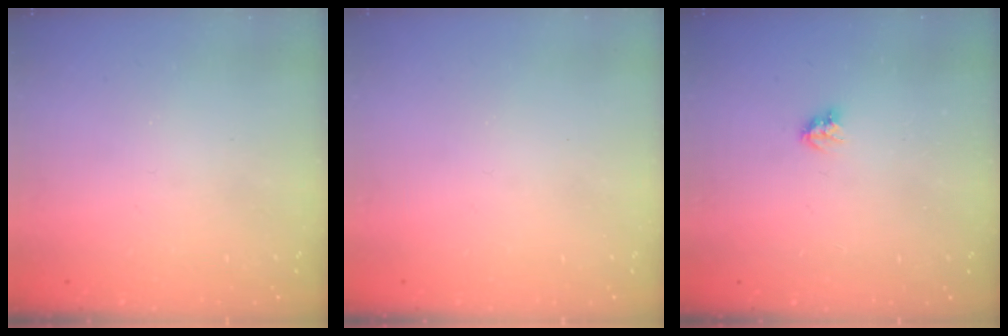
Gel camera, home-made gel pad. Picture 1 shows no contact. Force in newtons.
{"total": 0.0}
{"total": 3.4, "press": 3.4, "slide": 0.4}